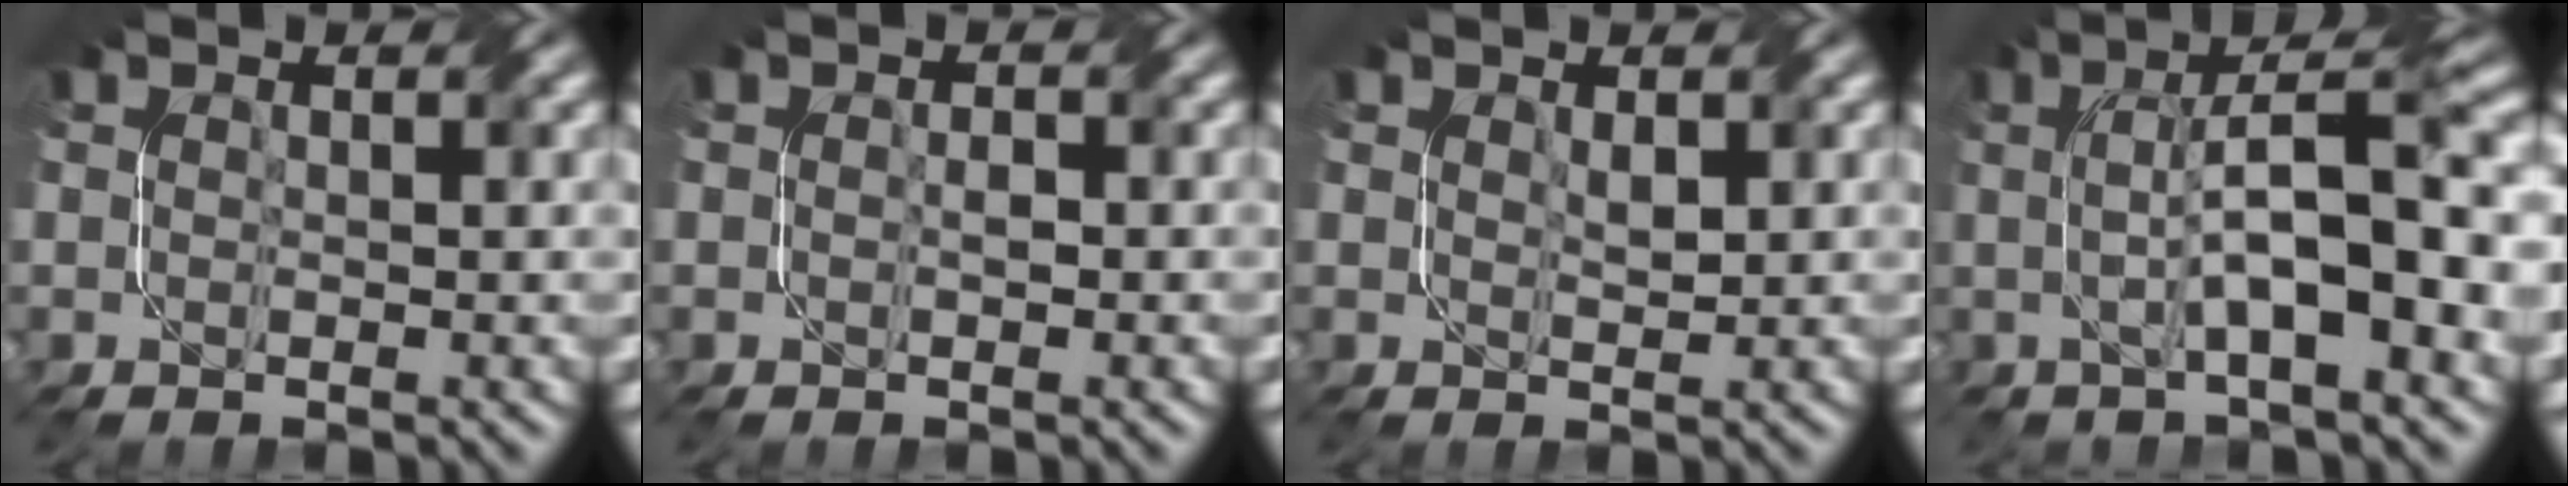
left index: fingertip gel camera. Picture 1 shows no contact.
{"total": 0.8, "force": [-0.4, 0.3, 0.6], "torque": [-0.012, 0.001, -0.003]}
{"total": 0.8, "force": [0.4, 0.4, 0.6], "torque": [-0.012, -0.004, 0.013]}
{"total": 9.1, "force": [0.5, 2.2, 8.8], "torque": [-0.125, 0.013, 0.007]}